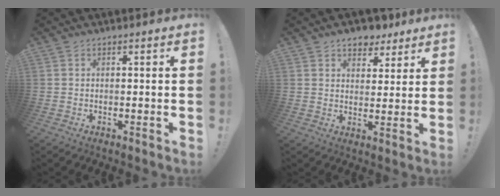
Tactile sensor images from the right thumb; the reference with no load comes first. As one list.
[{"total": 7.2, "force": [5.6, 4.2, 1.9], "torque": [-0.023, -0.038, 0.104]}]